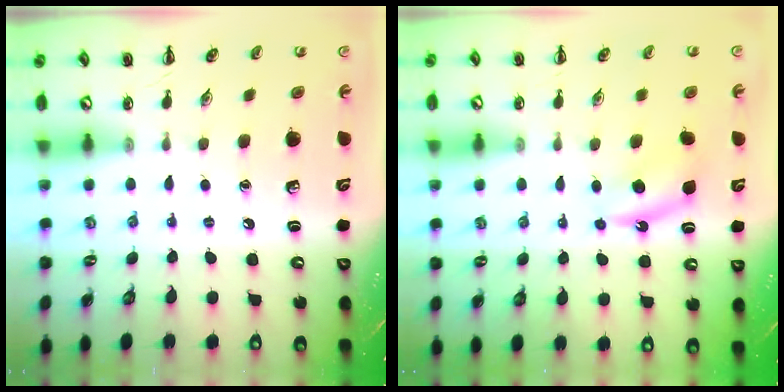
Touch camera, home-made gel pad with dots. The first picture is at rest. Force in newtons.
{"total": 5.9, "press": 5.7, "slide": 1.6}